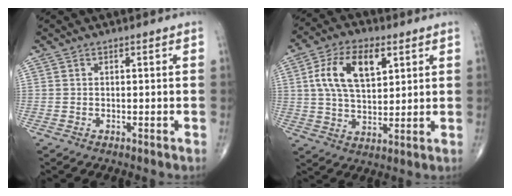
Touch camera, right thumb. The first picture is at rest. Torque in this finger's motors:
{"motor_torque": [0.12, 0.32, 0.23, -0.13, 0.37]}